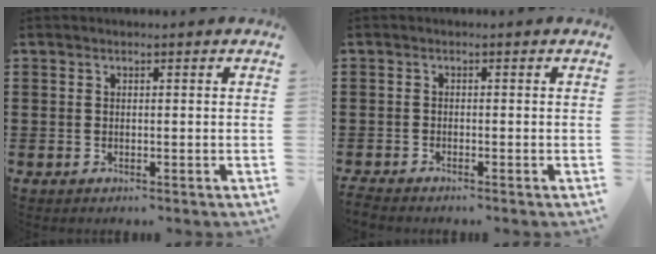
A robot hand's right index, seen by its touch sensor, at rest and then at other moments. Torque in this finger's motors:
{"motor_torque": [-1.62, 0.52, -1.05, -0.21]}